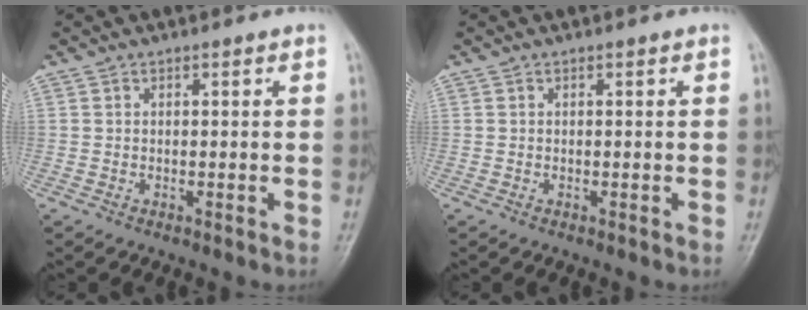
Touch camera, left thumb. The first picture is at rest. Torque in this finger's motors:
{"motor_torque": [-0.01, 0.02, -0.02, 0.02, 0.00]}